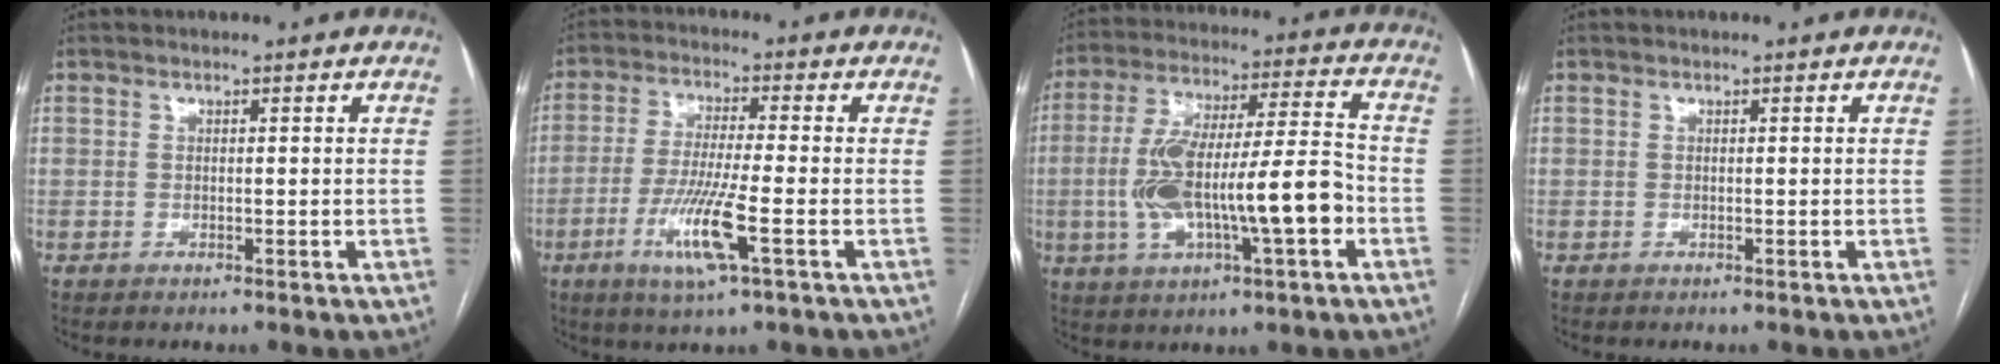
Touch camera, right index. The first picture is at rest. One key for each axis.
{"total": 9.5, "fx": -3.5, "fy": 0.1, "fz": 8.9, "tx": -0.178, "ty": -0.018, "tz": -0.068}
{"total": 16.9, "fx": -3.6, "fy": 3.3, "fz": 16.2, "tx": -0.307, "ty": 0.020, "tz": -0.053}
{"total": 0.0}